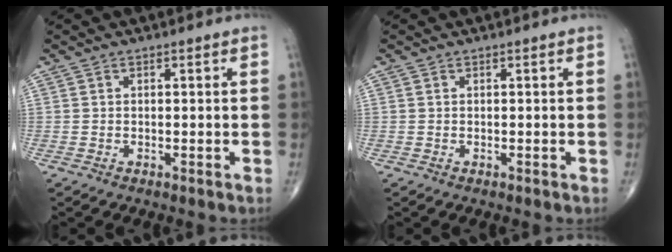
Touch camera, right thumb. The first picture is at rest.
{"total": 0.0}